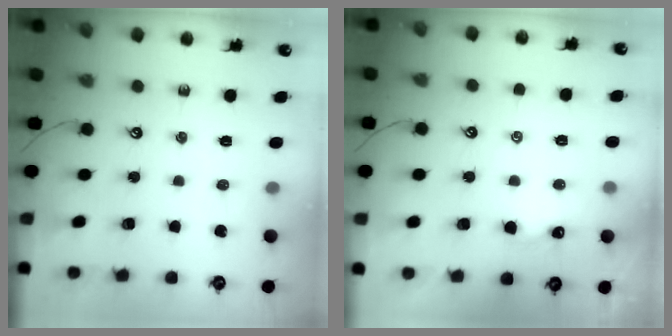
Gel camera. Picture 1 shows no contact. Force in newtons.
{"total": 2.1, "press": 2.1, "slide": 0.3}